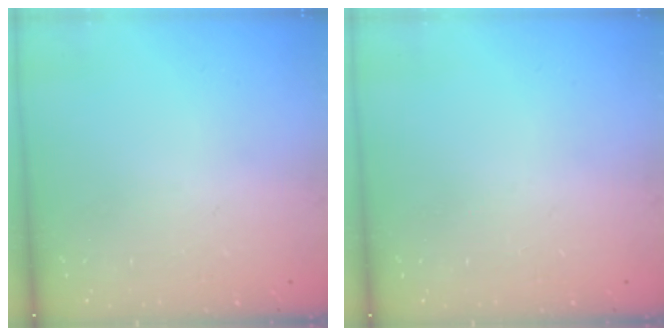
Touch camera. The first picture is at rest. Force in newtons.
{"total": 0.0}